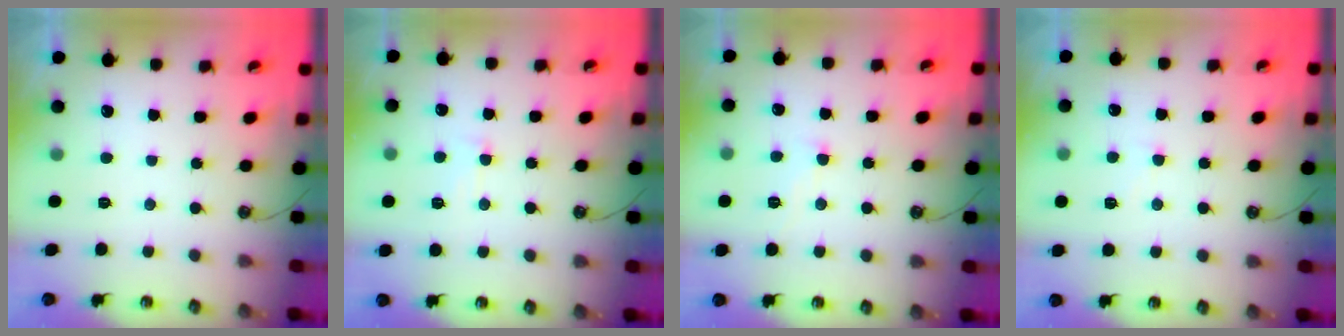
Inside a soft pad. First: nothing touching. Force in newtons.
{"total": 1.9, "press": 1.6, "slide": 0.9}
{"total": 1.3, "press": 1.1, "slide": 0.6}
{"total": 4.1, "press": 4.0, "slide": 0.8}